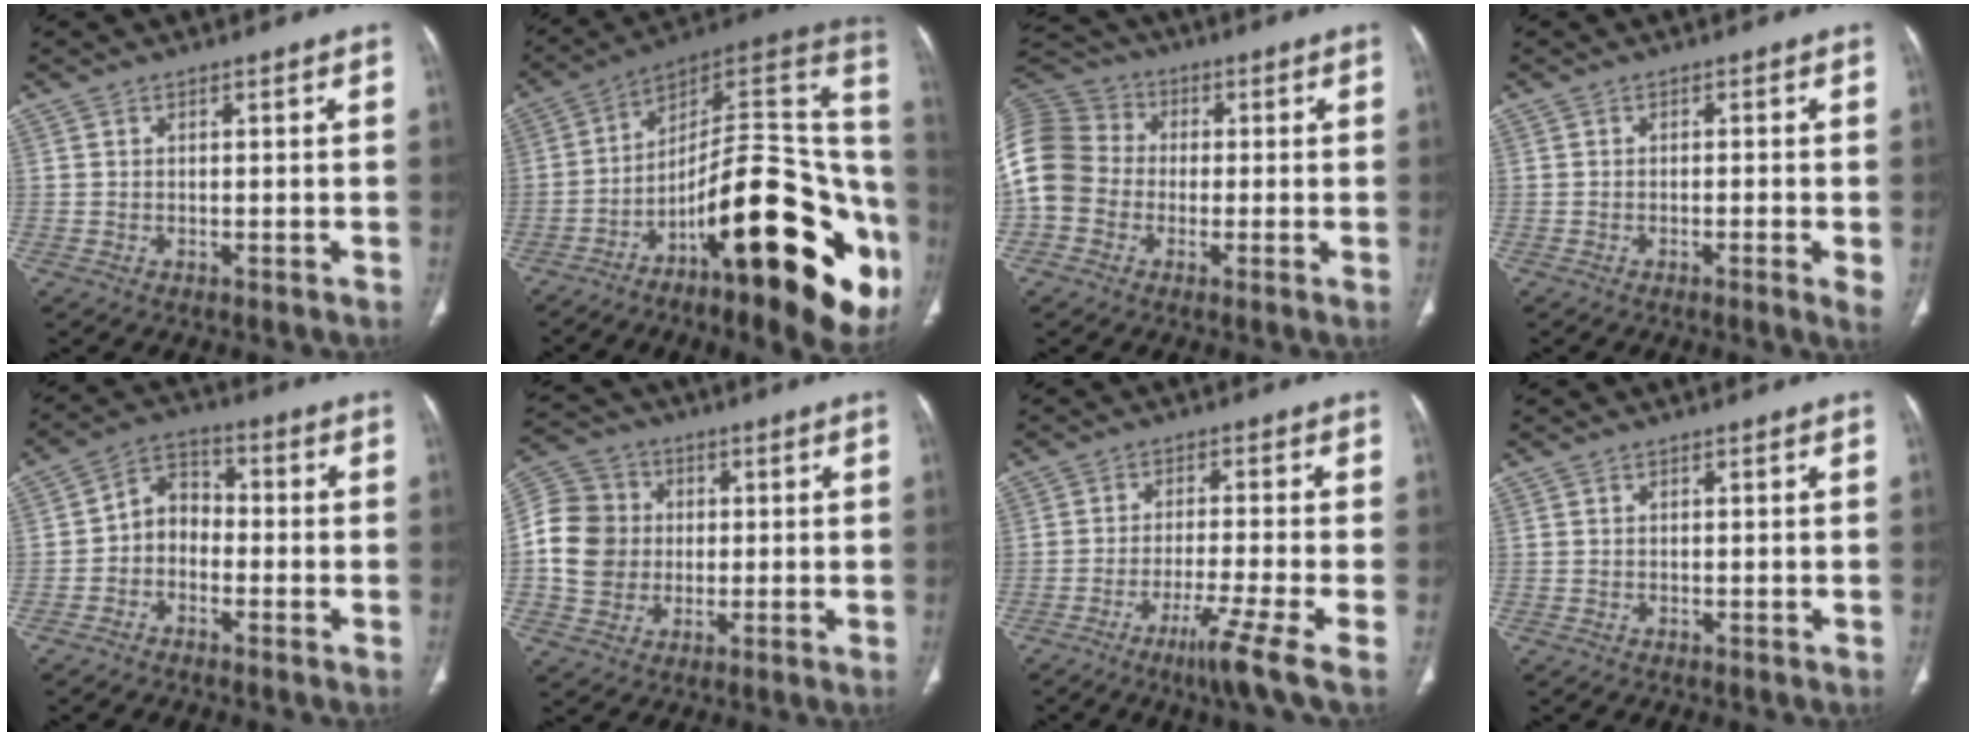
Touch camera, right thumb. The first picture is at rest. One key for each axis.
{"total": 33.2, "fx": -12.6, "fy": 11.7, "fz": 28.4, "tx": -0.321, "ty": 0.086, "tz": -0.186}
{"total": 17.0, "fx": -1.4, "fy": 14.9, "fz": 8.1, "tx": -0.194, "ty": 0.050, "tz": -0.034}
{"total": 2.9, "fx": -0.8, "fy": 0.4, "fz": 2.7, "tx": -0.048, "ty": -0.006, "tz": -0.014}
{"total": 6.2, "fx": -1.5, "fy": 4.9, "fz": 3.5, "tx": -0.034, "ty": 0.031, "tz": -0.045}
{"total": 11.4, "fx": 0.3, "fy": 10.6, "fz": 4.2, "tx": -0.065, "ty": 0.019, "tz": 0.002}
{"total": 8.3, "fx": -4.3, "fy": -0.4, "fz": 7.1, "tx": -0.133, "ty": 0.002, "tz": -0.074}
{"total": 0.0}